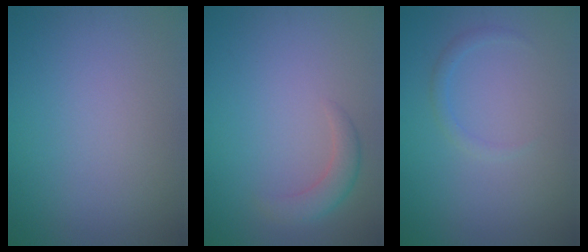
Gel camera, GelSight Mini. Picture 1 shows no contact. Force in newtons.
{"total": 2.1, "press": 2.1, "slide": 0.2}
{"total": 1.0, "press": 1.0, "slide": 0.0}